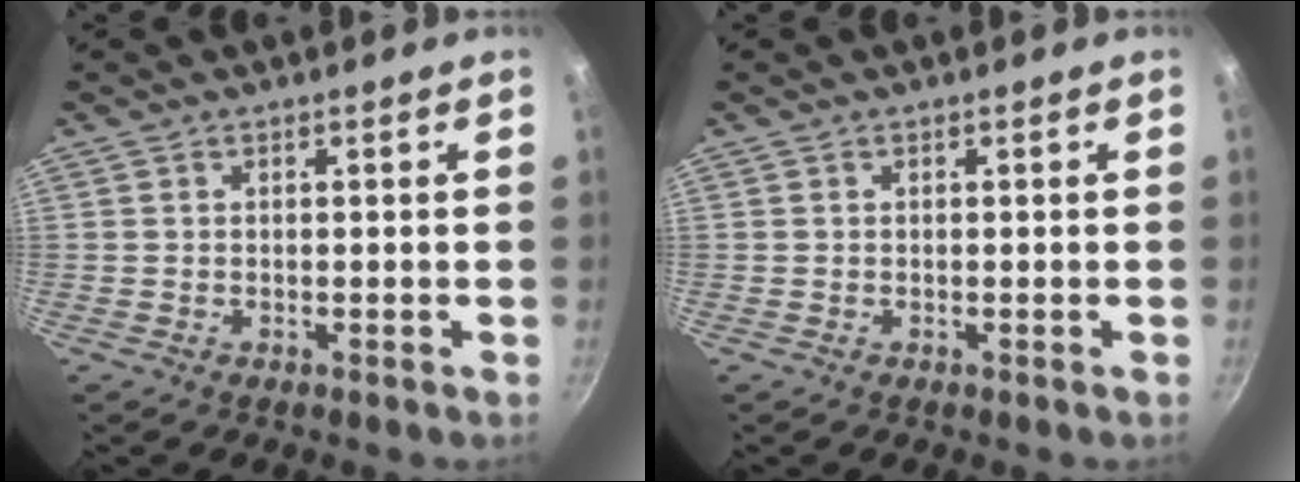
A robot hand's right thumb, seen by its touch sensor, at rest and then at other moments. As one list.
[{"total": 0.0}]